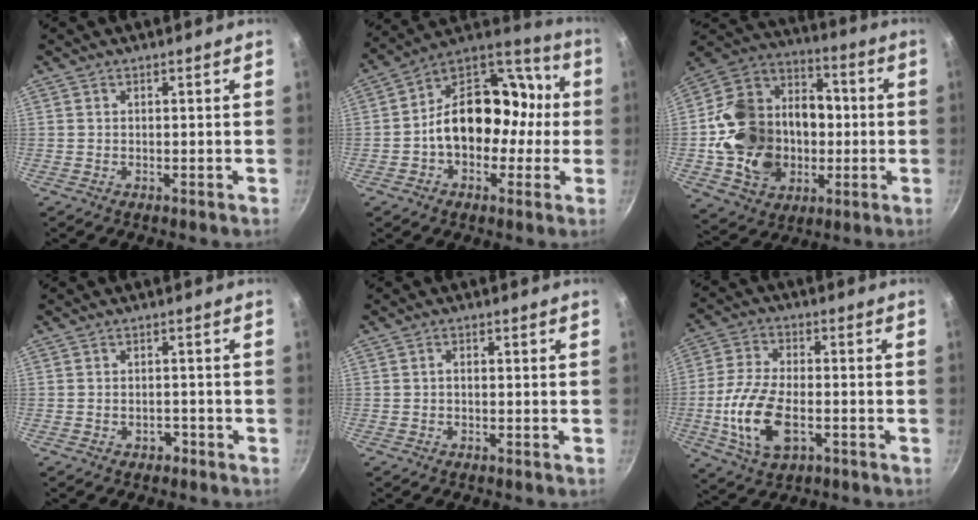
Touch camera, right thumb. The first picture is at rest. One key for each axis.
{"total": 19.8, "fx": -0.9, "fy": 13.2, "fz": 14.7, "tx": -0.184, "ty": 0.058, "tz": -0.021}
{"total": 24.0, "fx": -2.3, "fy": 18.1, "fz": 15.5, "tx": -0.247, "ty": 0.029, "tz": -0.028}
{"total": 1.9, "fx": -1.0, "fy": 1.4, "fz": 0.7, "tx": -0.004, "ty": 0.012, "tz": -0.014}
{"total": 1.0, "fx": -0.1, "fy": 0.6, "fz": 0.8, "tx": -0.011, "ty": 0.005, "tz": -0.004}
{"total": 13.5, "fx": -3.5, "fy": 7.1, "fz": 10.9, "tx": -0.221, "ty": 0.009, "tz": -0.062}